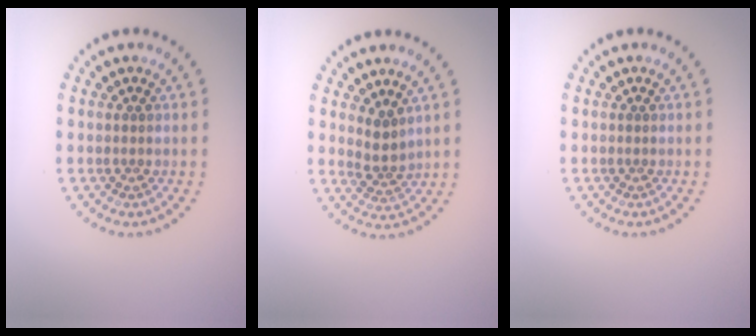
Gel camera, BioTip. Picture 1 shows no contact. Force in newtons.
{"total": 2.0, "press": 1.5, "slide": 1.3}
{"total": 0.0}